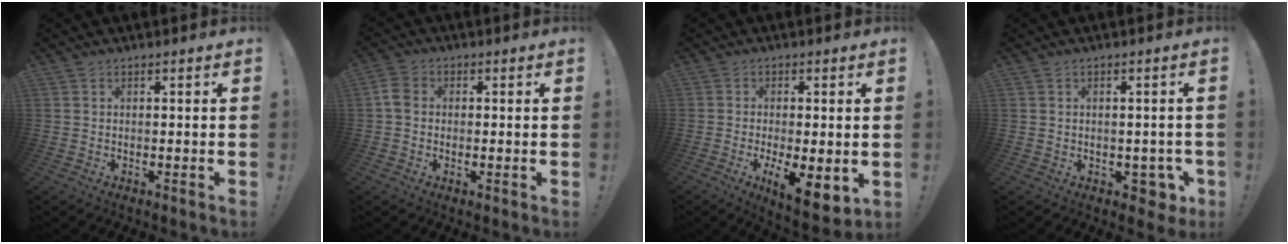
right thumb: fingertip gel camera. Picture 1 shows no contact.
{"total": 5.0, "force": [0.1, 4.0, 3.0], "torque": [-0.064, 0.010, 0.005]}
{"total": 9.0, "force": [-1.7, 3.1, 8.3], "torque": [-0.118, -0.006, -0.021]}
{"total": 5.2, "force": [-1.3, 4.1, 2.9], "torque": [-0.023, 0.011, -0.015]}